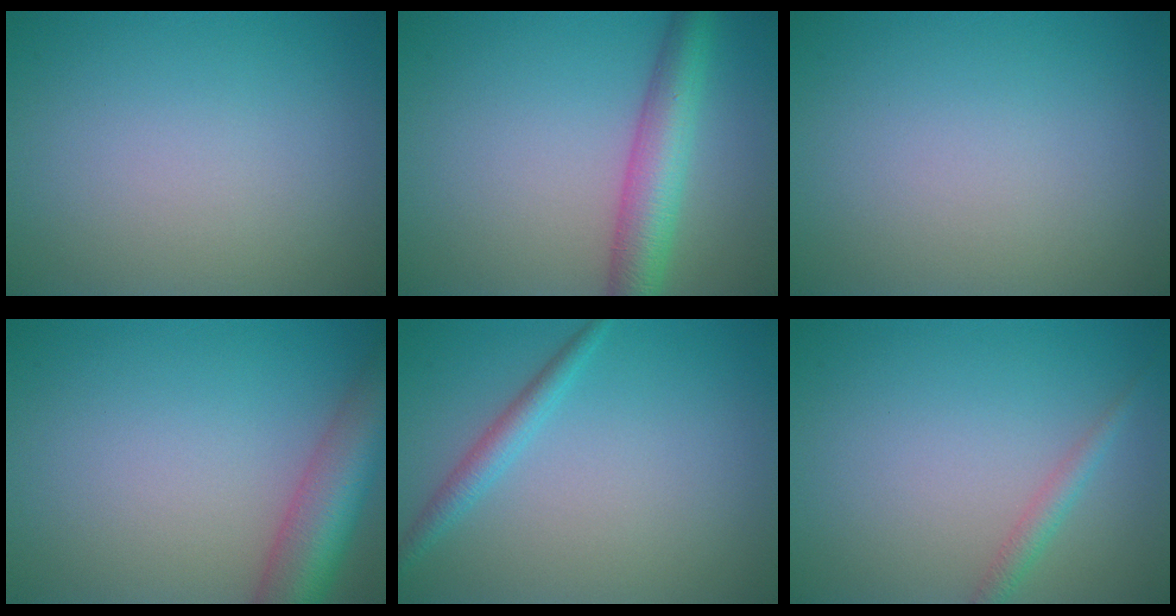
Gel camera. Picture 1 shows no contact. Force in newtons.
{"total": 5.2, "press": 5.2, "slide": 0.2}
{"total": 0.0}
{"total": 7.2, "press": 7.2, "slide": 0.4}
{"total": 1.9, "press": 1.9, "slide": 0.1}
{"total": 1.5, "press": 1.5, "slide": 0.0}